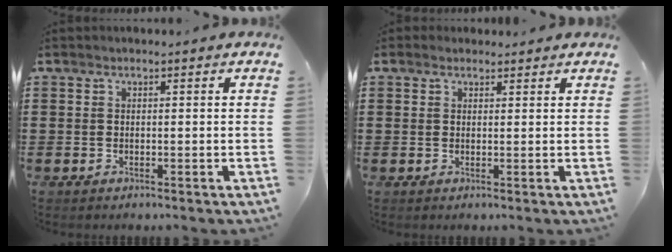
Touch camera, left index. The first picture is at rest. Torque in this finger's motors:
{"motor_torque": [1.72, -0.42, 0.20, 0.01]}